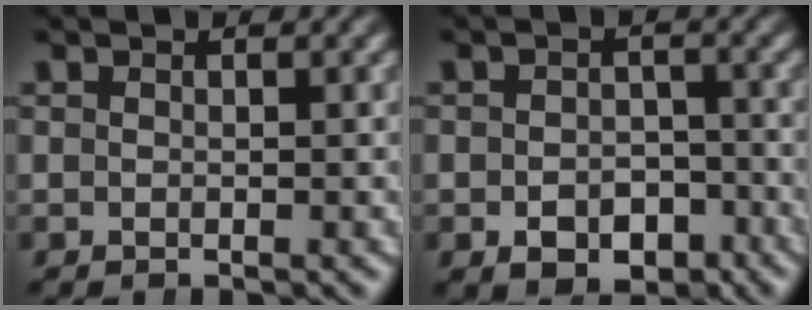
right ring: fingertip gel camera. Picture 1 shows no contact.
{"total": 3.8, "force": [-2.8, 2.2, 1.4], "torque": [-0.007, -0.019, -0.039]}